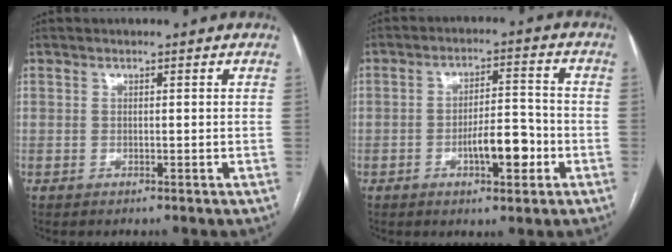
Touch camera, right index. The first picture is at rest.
{"total": 7.3, "force": [-2.7, 2.2, 6.4], "torque": [-0.101, 0.009, -0.040]}